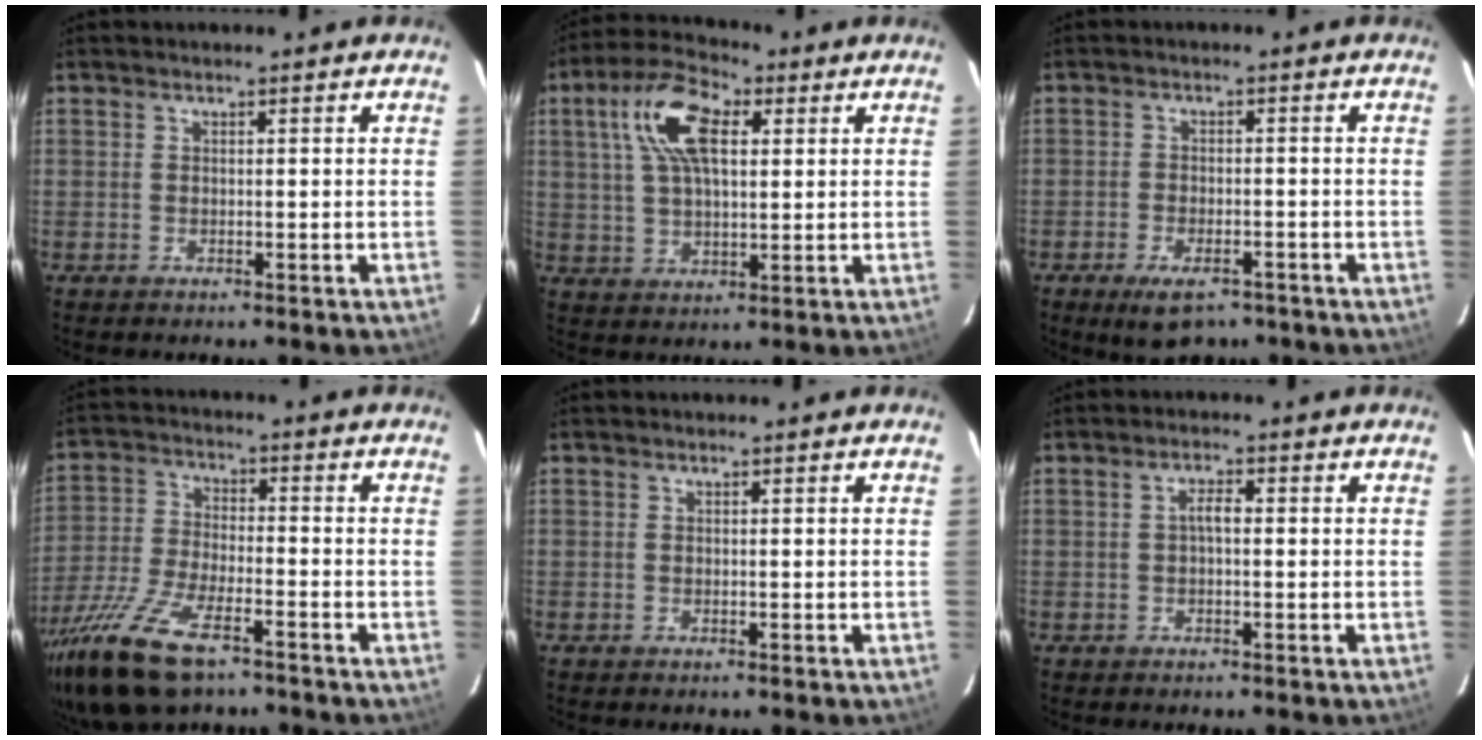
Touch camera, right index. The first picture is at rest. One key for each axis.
{"total": 12.4, "fx": 4.2, "fy": 5.9, "fz": 10.1, "tx": -0.196, "ty": 0.029, "tz": 0.075}
{"total": 7.3, "fx": -5.1, "fy": 3.4, "fz": 4.0, "tx": -0.086, "ty": -0.008, "tz": -0.077}
{"total": 16.1, "fx": -10.7, "fy": 5.9, "fz": 10.5, "tx": -0.239, "ty": -0.037, "tz": -0.207}
{"total": 0.0}
{"total": 2.0, "fx": -0.1, "fy": 0.8, "fz": 1.8, "tx": -0.035, "ty": 0.009, "tz": -0.001}